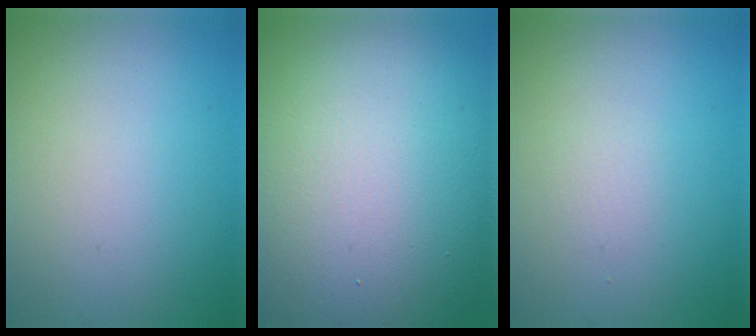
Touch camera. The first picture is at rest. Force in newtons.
{"total": 18.9, "press": 18.9, "slide": 1.0}
{"total": 0.7, "press": 0.7, "slide": 0.0}